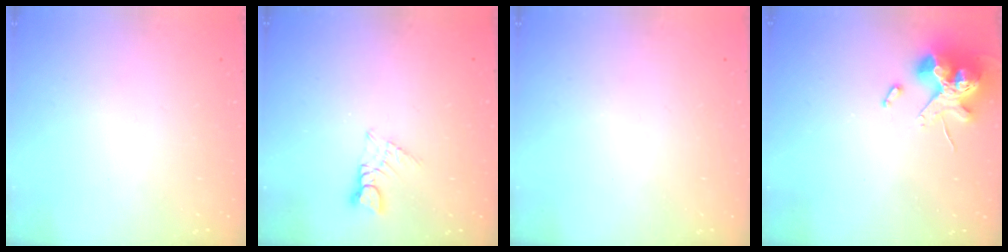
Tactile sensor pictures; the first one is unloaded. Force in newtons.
{"total": 1.1, "press": 1.1, "slide": 0.1}
{"total": 0.0}
{"total": 13.9, "press": 13.8, "slide": 2.1}